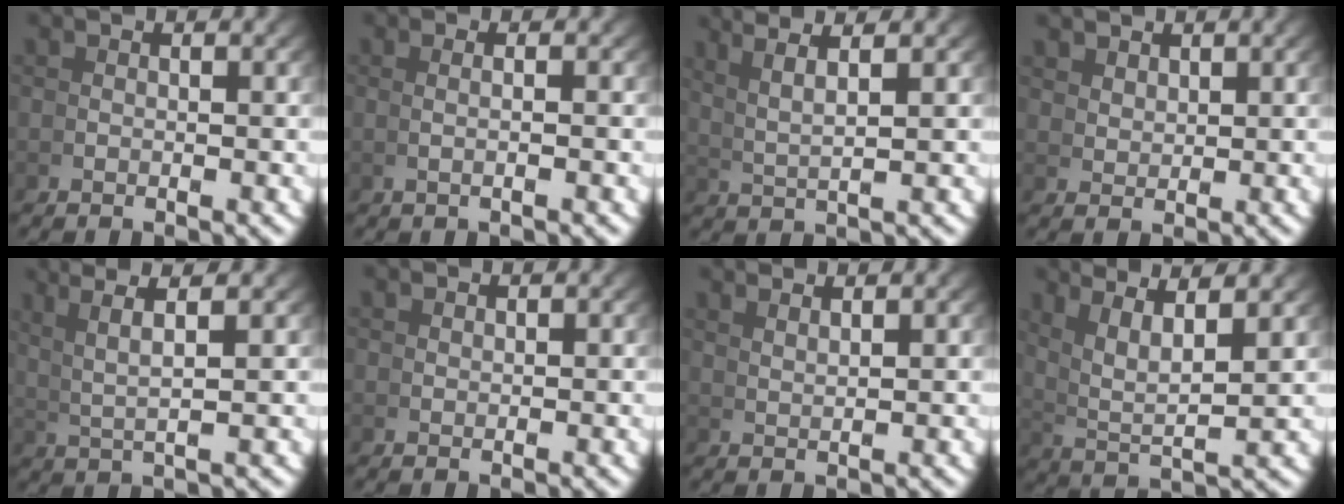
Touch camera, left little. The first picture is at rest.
{"total": 1.1, "force": [0.0, -0.7, 0.8], "torque": [-0.017, 0.004, 0.001]}
{"total": 5.2, "force": [3.6, 1.1, 3.6], "torque": [-0.053, 0.015, 0.060]}
{"total": 1.9, "force": [1.8, -0.4, 0.1], "torque": [0.004, -0.004, 0.048]}
{"total": 5.5, "force": [3.8, 0.8, 3.9], "torque": [-0.056, 0.018, 0.062]}
{"total": 1.3, "force": [0.8, -0.9, -0.3], "torque": [0.015, -0.001, 0.022]}
{"total": 2.9, "force": [2.6, -1.0, 0.6], "torque": [0.001, 0.005, 0.053]}
{"total": 6.6, "force": [3.6, 2.6, 4.9], "torque": [-0.097, -0.009, 0.068]}